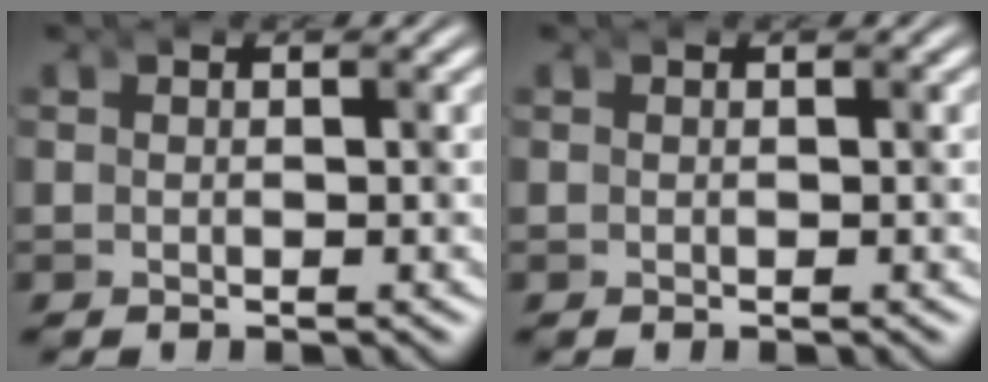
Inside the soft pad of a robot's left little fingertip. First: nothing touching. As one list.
[{"total": 0.0}]